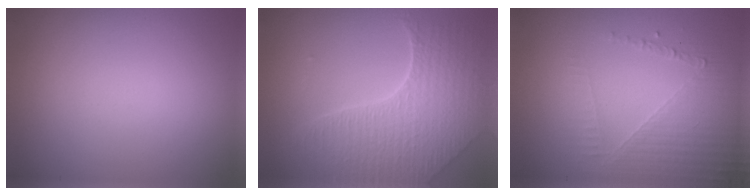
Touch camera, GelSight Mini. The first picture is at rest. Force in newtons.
{"total": 6.9, "press": 4.9, "slide": 4.9}
{"total": 5.0, "press": 2.9, "slide": 4.1}